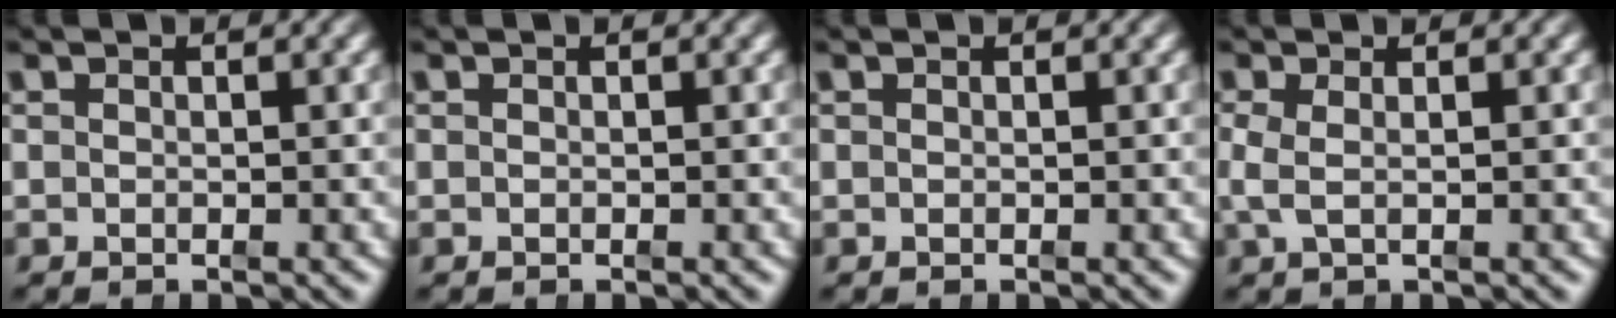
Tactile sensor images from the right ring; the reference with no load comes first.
{"total": 0.0}
{"total": 0.0}
{"total": 2.1, "force": [0.1, 1.0, 1.9], "torque": [-0.052, -0.011, 0.008]}